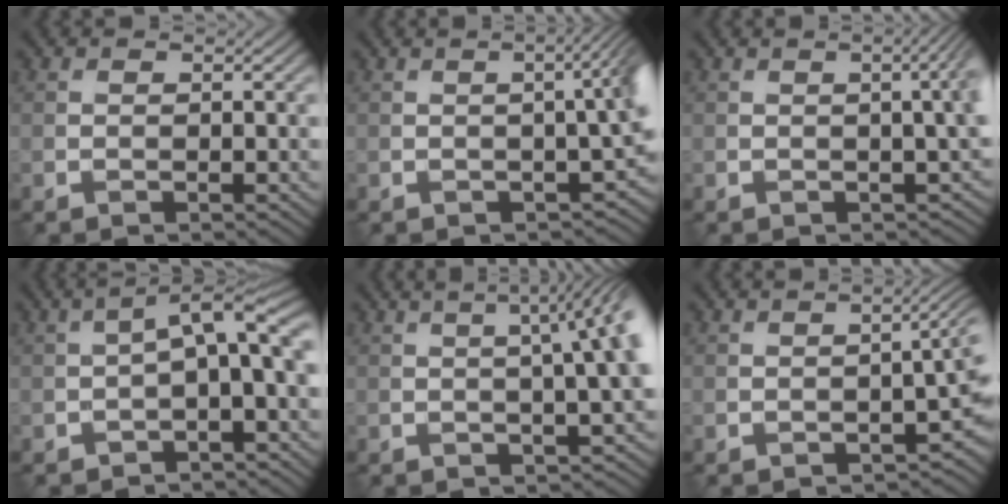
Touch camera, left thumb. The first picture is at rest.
{"total": 6.4, "force": [-0.6, 1.8, 6.1], "torque": [-0.051, 0.007, -0.006]}
{"total": 4.6, "force": [0.3, 1.6, 4.3], "torque": [-0.026, 0.013, 0.005]}
{"total": 5.4, "force": [-0.5, 1.5, 5.1], "torque": [-0.076, 0.015, -0.013]}
{"total": 10.0, "force": [1.4, 3.1, 9.5], "torque": [-0.065, 0.050, 0.008]}
{"total": 3.8, "force": [-1.0, 1.0, 3.5], "torque": [-0.038, 0.003, -0.011]}